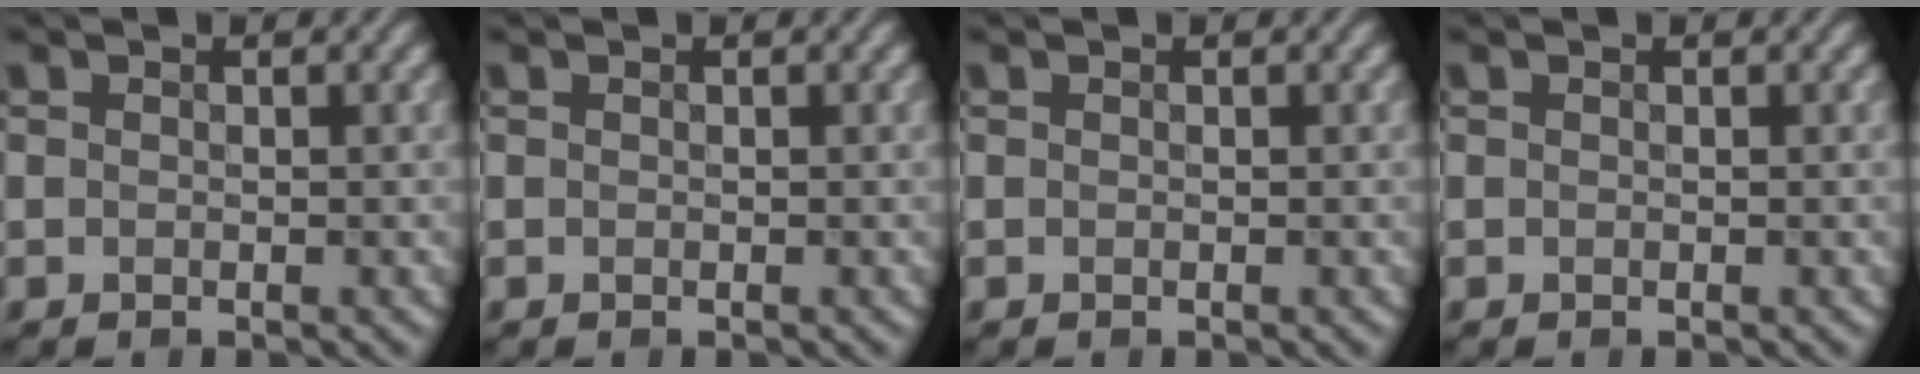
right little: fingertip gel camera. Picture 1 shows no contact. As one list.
[{"total": 0.0}, {"total": 0.0}, {"total": 0.0}]